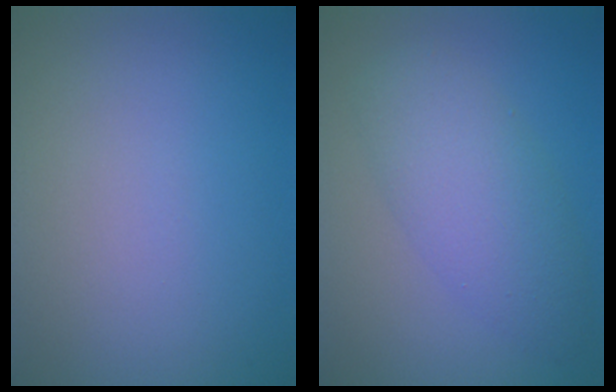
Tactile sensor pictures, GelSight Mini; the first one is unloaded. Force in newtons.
{"total": 4.9, "press": 4.9, "slide": 0.0}